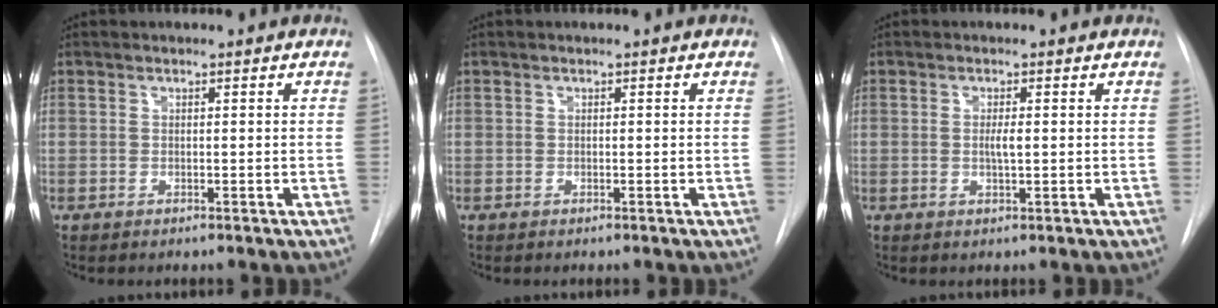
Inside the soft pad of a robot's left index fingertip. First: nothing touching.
{"total": 0.0}
{"total": 1.7, "force": [-0.8, 0.2, 1.4], "torque": [-0.026, -0.005, -0.015]}